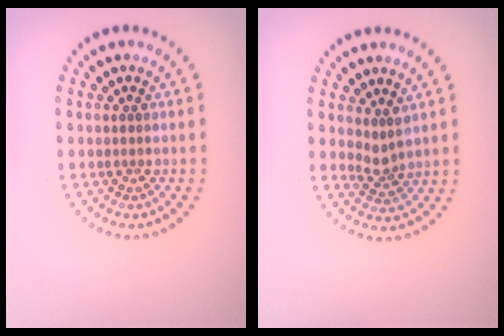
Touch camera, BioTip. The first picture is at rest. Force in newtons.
{"total": 1.9, "press": 1.4, "slide": 1.3}